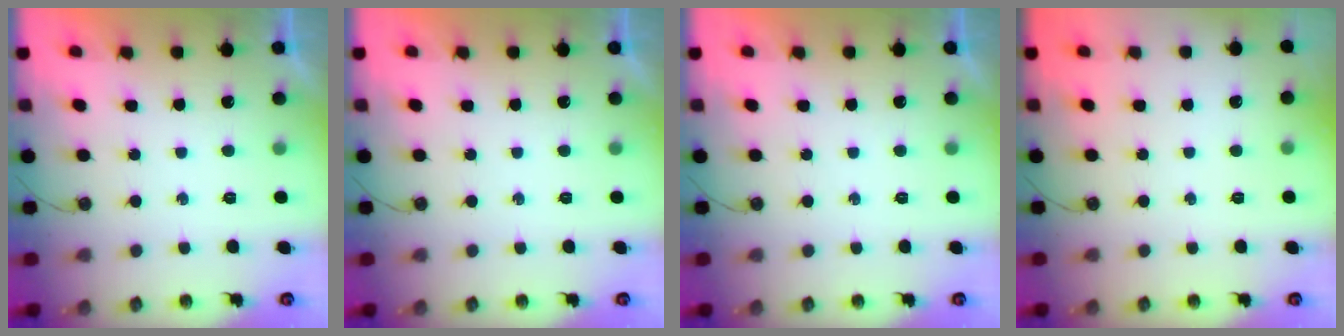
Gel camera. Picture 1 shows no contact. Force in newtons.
{"total": 0.0}
{"total": 0.0}
{"total": 0.0}